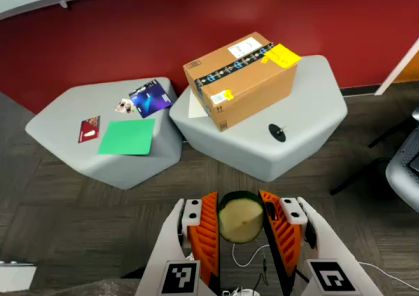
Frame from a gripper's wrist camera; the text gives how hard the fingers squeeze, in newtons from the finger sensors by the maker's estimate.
{"total": 12.2, "left": 12.3, "right": 12.2}